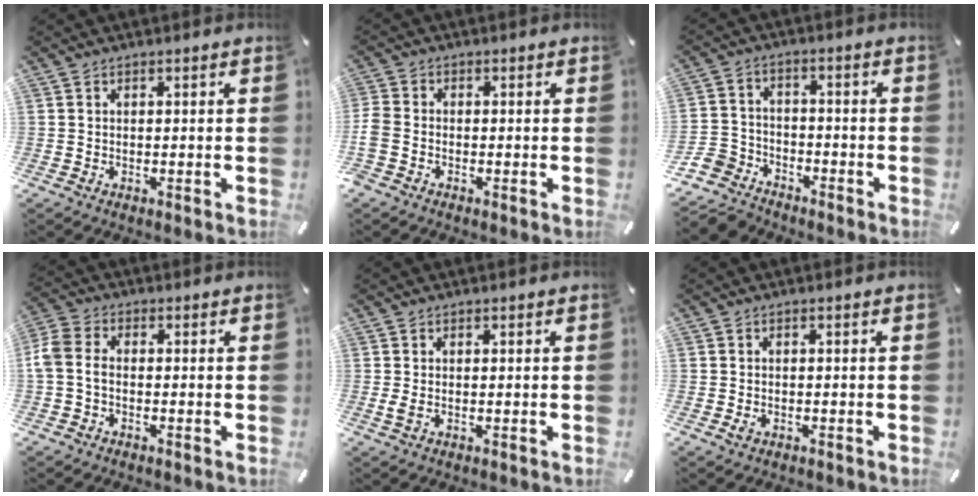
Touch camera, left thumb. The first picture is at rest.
{"total": 3.3, "force": [-1.4, 2.4, 1.7], "torque": [-0.040, 0.004, -0.027]}
{"total": 8.9, "force": [-6.7, 5.5, 2.2], "torque": [-0.050, 0.039, -0.128]}
{"total": 5.3, "force": [-1.0, 3.6, 3.7], "torque": [-0.091, 0.005, -0.022]}
{"total": 1.3, "force": [-0.1, 0.4, 1.2], "torque": [-0.024, -0.002, 0.000]}
{"total": 1.2, "force": [-0.6, 0.7, 0.7], "torque": [-0.013, 0.002, -0.011]}